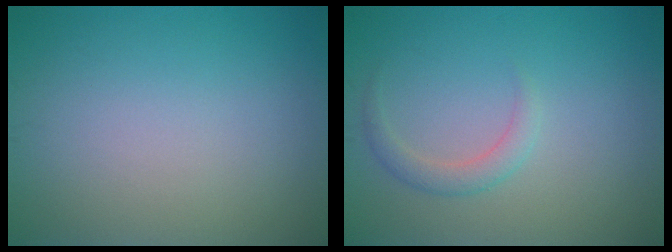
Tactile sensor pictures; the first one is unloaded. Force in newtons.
{"total": 1.7, "press": 1.7, "slide": 0.1}